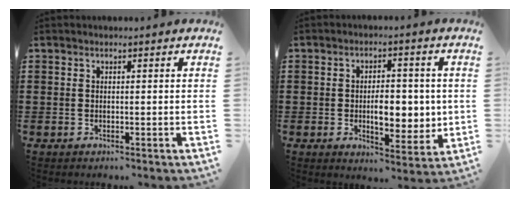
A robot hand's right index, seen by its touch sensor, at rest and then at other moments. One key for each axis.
{"total": 6.7, "fx": -0.2, "fy": 3.6, "fz": 5.6, "tx": -0.076, "ty": -0.004, "tz": -0.012}